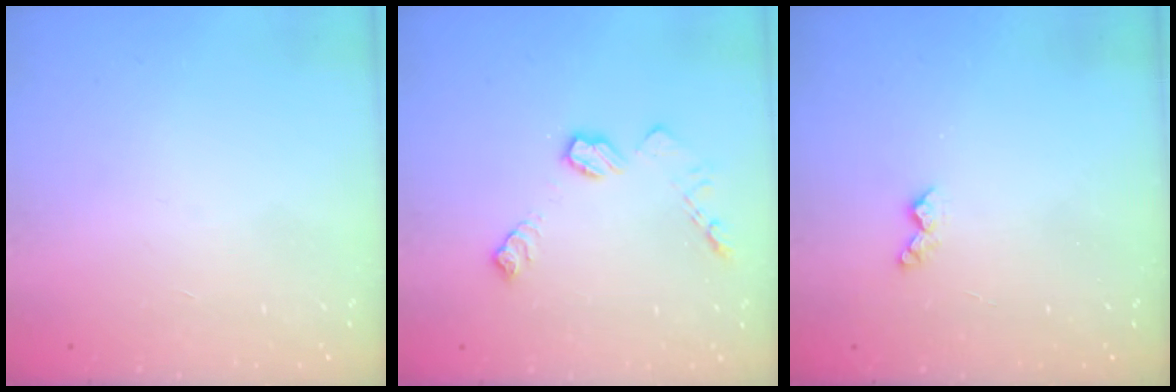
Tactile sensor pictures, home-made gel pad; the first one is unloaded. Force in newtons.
{"total": 9.3, "press": 9.3, "slide": 0.4}
{"total": 3.7, "press": 3.6, "slide": 0.6}